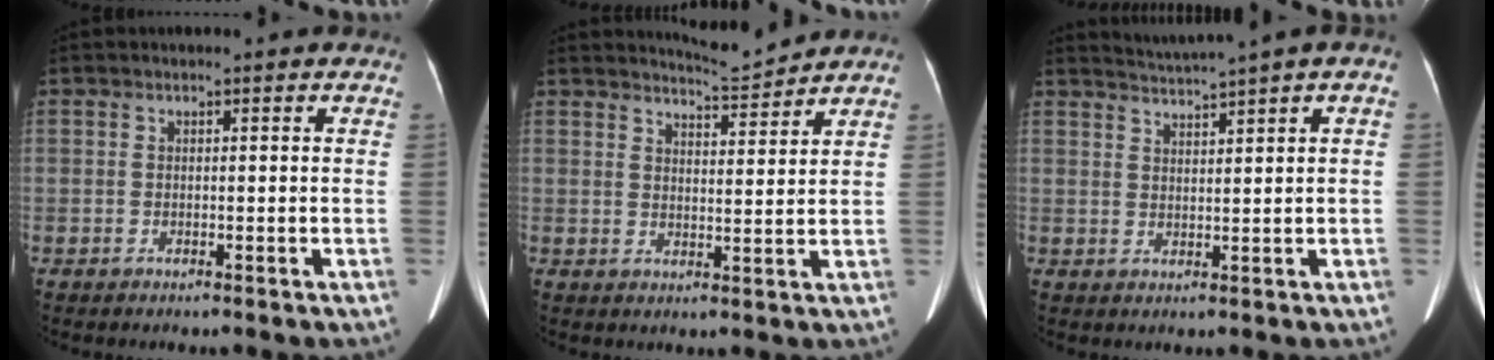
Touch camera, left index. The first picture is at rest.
{"total": 4.4, "force": [4.3, -0.8, -0.2], "torque": [-0.008, -0.016, 0.070]}
{"total": 3.5, "force": [2.8, -1.0, 1.8], "torque": [-0.034, 0.007, 0.056]}